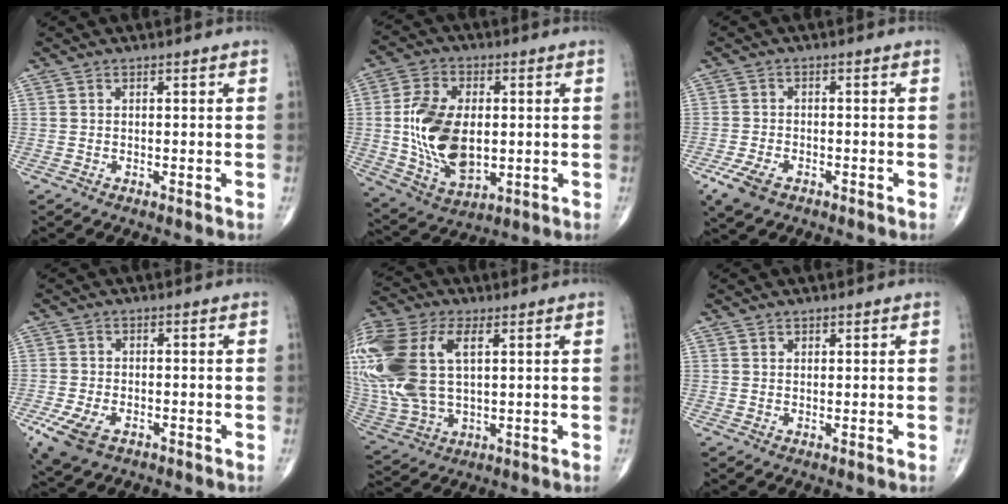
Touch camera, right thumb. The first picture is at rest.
{"total": 16.3, "force": [0.0, 9.8, 13.0], "torque": [-0.234, -0.006, 0.012]}
{"total": 5.4, "force": [-3.0, 2.9, 3.4], "torque": [-0.075, 0.004, -0.053]}
{"total": 7.5, "force": [-3.7, 4.3, 4.9], "torque": [-0.103, 0.003, -0.063]}
{"total": 25.6, "force": [6.0, 14.7, 20.1], "torque": [-0.513, 0.019, 0.120]}
{"total": 1.0, "force": [0.6, 0.7, 0.2], "torque": [0.008, -0.004, 0.007]}